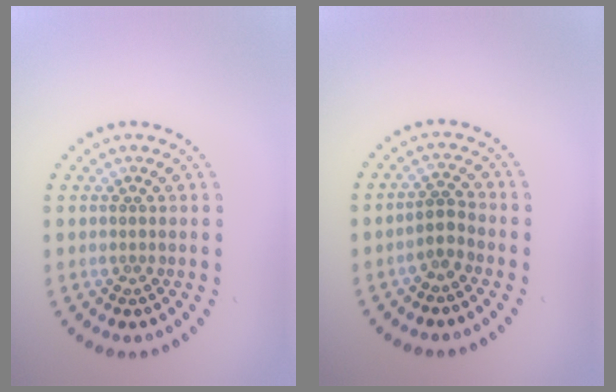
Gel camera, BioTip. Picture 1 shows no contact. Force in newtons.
{"total": 1.8, "press": 1.5, "slide": 1.0}